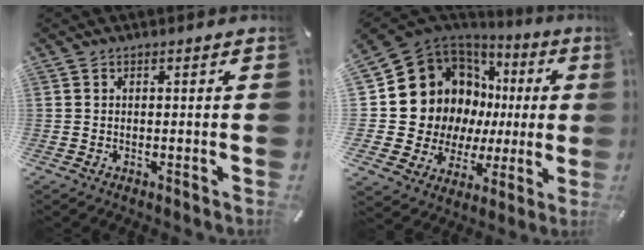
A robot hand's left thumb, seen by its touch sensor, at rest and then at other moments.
{"total": 15.9, "force": [5.0, 13.4, 6.9], "torque": [-0.131, -0.064, 0.119]}